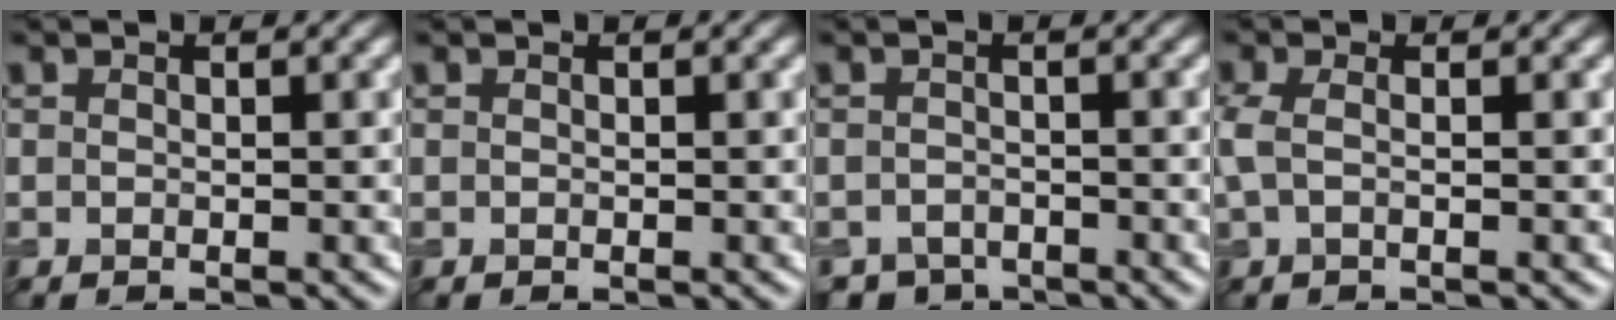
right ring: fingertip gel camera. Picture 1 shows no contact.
{"total": 0.0}
{"total": 2.5, "force": [-2.2, 1.2, 0.4], "torque": [0.001, -0.006, -0.040]}
{"total": 1.8, "force": [0.1, 0.8, 1.7], "torque": [-0.042, 0.003, -0.003]}